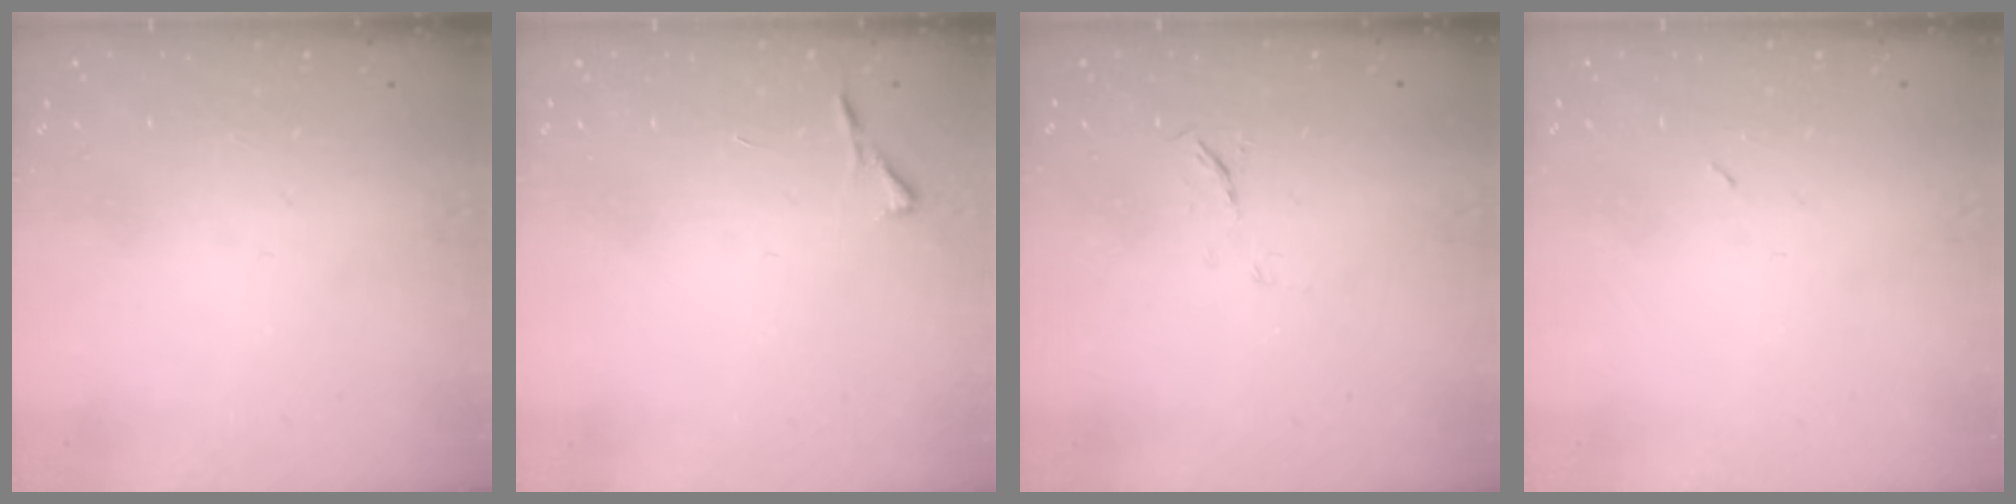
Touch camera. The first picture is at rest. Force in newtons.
{"total": 3.5, "press": 3.4, "slide": 0.5}
{"total": 4.0, "press": 4.0, "slide": 0.6}
{"total": 2.2, "press": 2.1, "slide": 0.9}